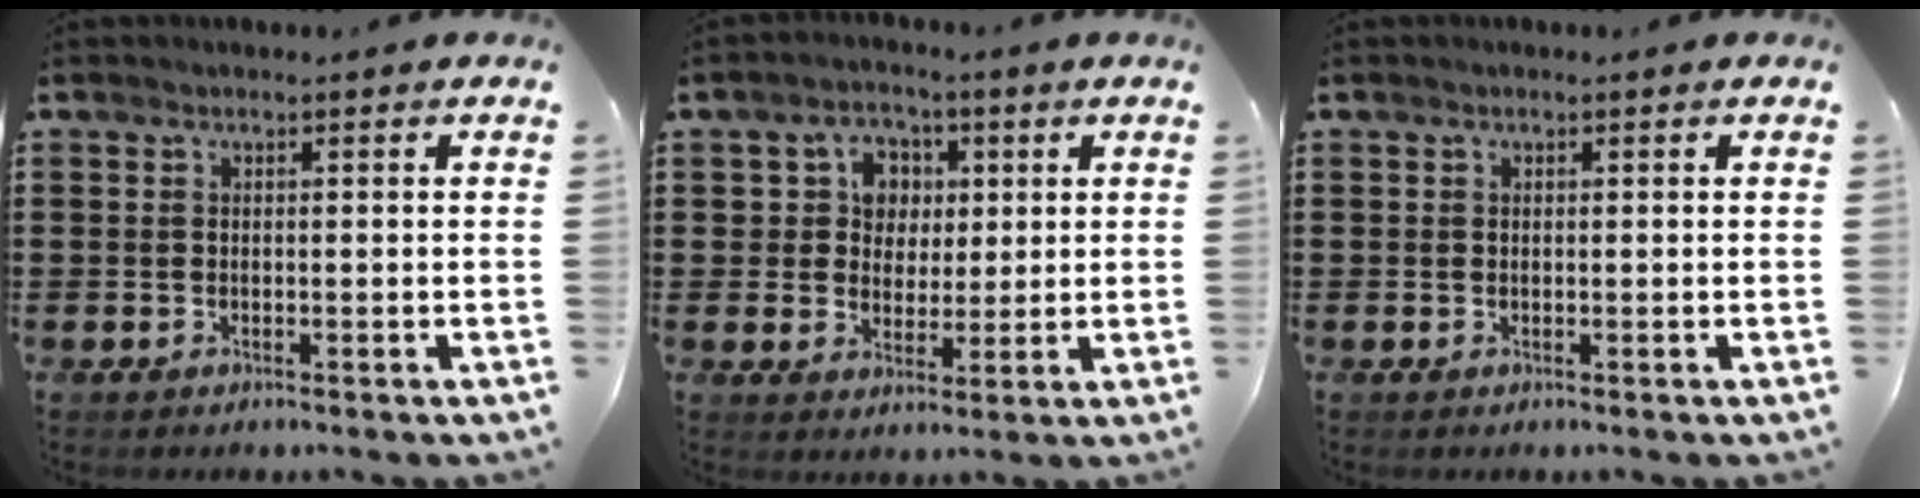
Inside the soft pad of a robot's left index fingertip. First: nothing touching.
{"total": 5.4, "force": [1.8, 4.9, 1.6], "torque": [-0.050, 0.014, 0.028]}
{"total": 0.0}